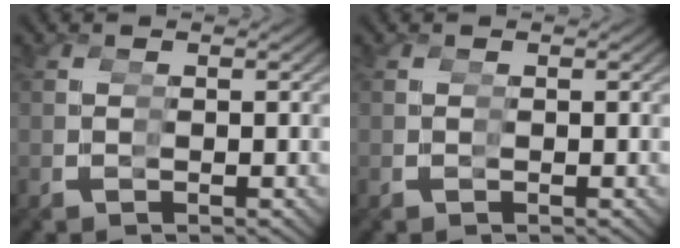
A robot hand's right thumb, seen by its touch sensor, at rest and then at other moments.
{"total": 0.0}